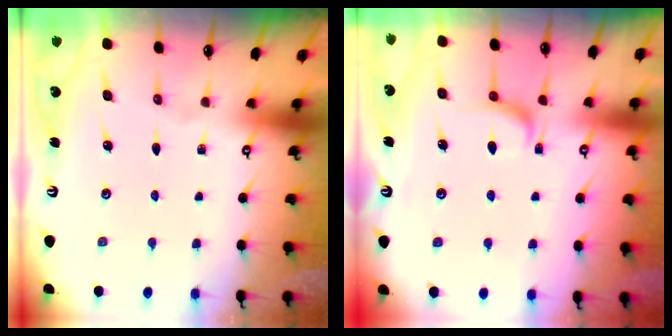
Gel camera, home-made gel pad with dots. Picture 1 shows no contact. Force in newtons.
{"total": 2.2, "press": 2.1, "slide": 0.7}